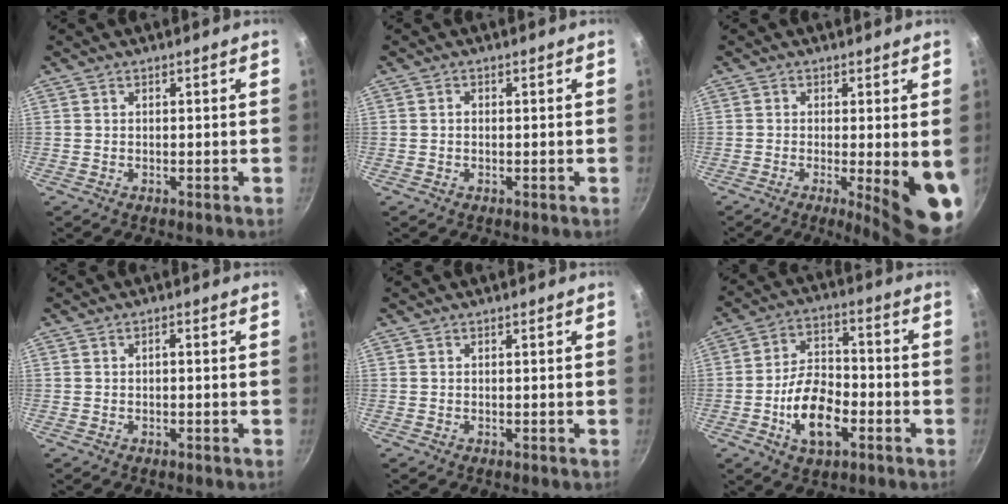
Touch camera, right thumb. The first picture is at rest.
{"total": 0.6, "force": [-0.1, 0.5, 0.3], "torque": [-0.005, 0.004, -0.003]}
{"total": 10.3, "force": [-1.8, 2.2, 9.9], "torque": [-0.119, -0.014, -0.018]}
{"total": 0.8, "force": [-0.3, 0.4, 0.6], "torque": [-0.016, 0.009, -0.004]}
{"total": 0.0}
{"total": 10.4, "force": [-3.3, 5.8, 8.0], "torque": [-0.124, 0.021, -0.057]}